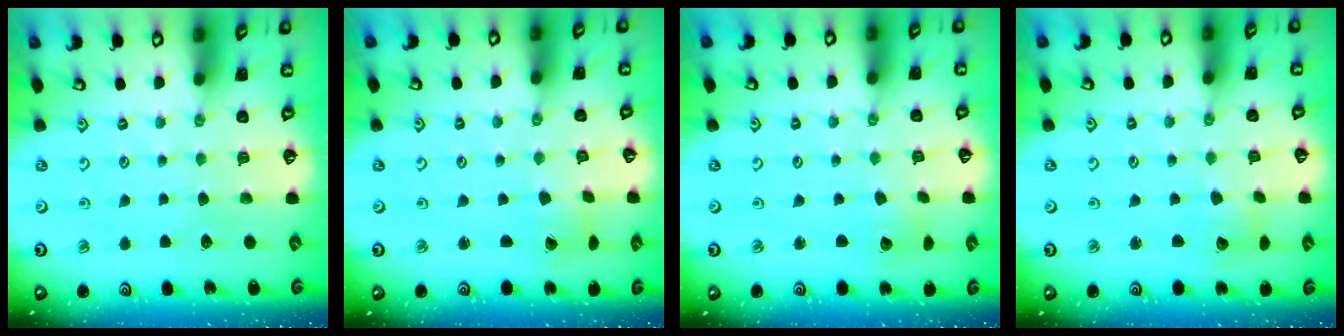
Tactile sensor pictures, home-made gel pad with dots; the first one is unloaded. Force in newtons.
{"total": 2.0, "press": 2.0, "slide": 0.3}
{"total": 2.5, "press": 2.5, "slide": 0.3}
{"total": 2.1, "press": 2.1, "slide": 0.3}